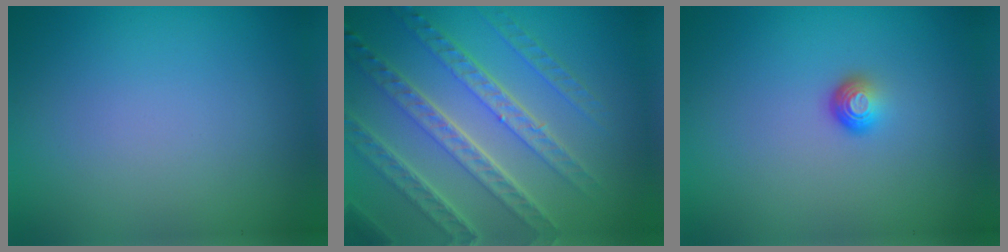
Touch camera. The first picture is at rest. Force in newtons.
{"total": 8.1, "press": 5.6, "slide": 5.9}
{"total": 1.6, "press": 1.0, "slide": 1.2}